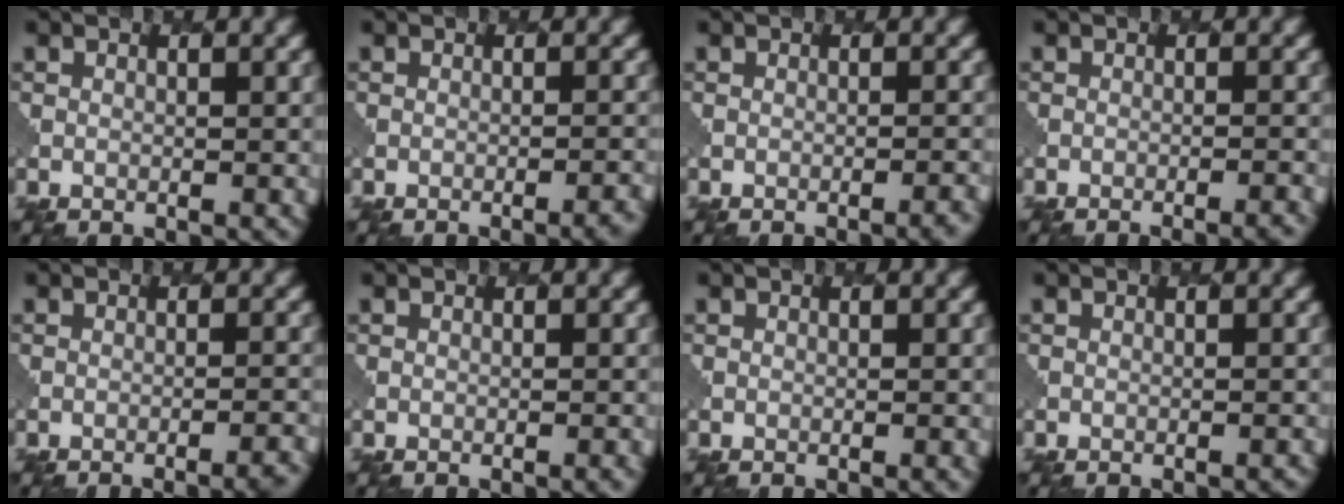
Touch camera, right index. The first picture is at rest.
{"total": 2.5, "force": [-1.5, 0.8, 1.8], "torque": [-0.009, 0.013, -0.021]}
{"total": 2.1, "force": [-1.2, 0.6, 1.6], "torque": [-0.005, 0.011, -0.017]}
{"total": 3.2, "force": [-2.2, 0.9, 2.1], "torque": [-0.012, 0.010, -0.028]}
{"total": 3.7, "force": [-2.6, 1.1, 2.5], "torque": [-0.014, 0.013, -0.030]}
{"total": 0.9, "force": [-0.3, 0.3, 0.8], "torque": [0.000, 0.002, -0.002]}
{"total": 0.6, "force": [-0.1, 0.2, 0.5], "torque": [-0.002, 0.001, 0.001]}
{"total": 1.1, "force": [-0.8, 0.4, 0.7], "torque": [0.009, 0.005, -0.007]}